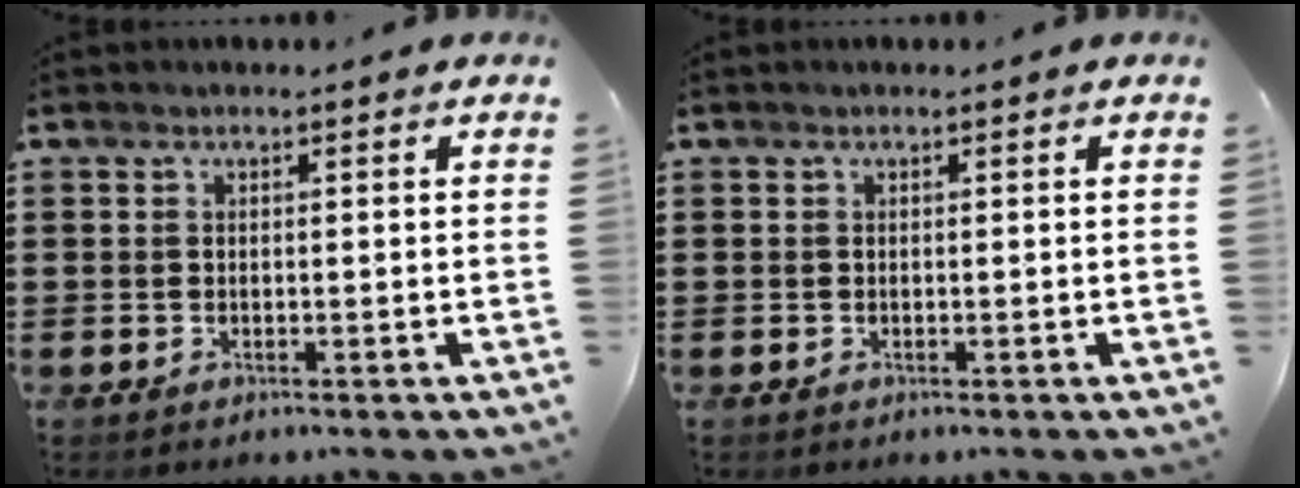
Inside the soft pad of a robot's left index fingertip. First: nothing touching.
{"total": 0.0}